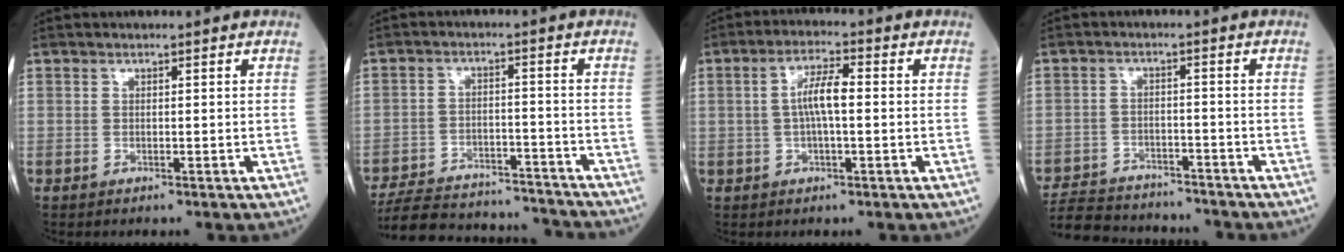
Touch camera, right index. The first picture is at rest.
{"total": 17.8, "force": [-16.9, 3.6, 4.5], "torque": [-0.099, 0.005, -0.240]}
{"total": 5.4, "force": [0.2, 1.2, 5.3], "torque": [-0.104, 0.014, 0.000]}
{"total": 12.5, "force": [-11.7, 3.2, 3.1], "torque": [-0.061, 0.010, -0.172]}